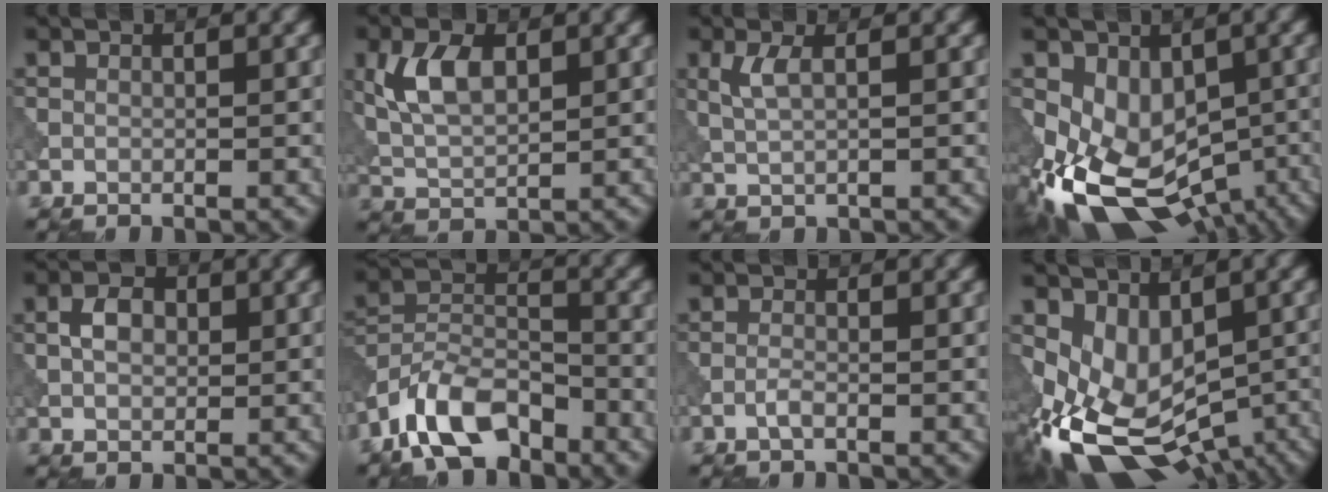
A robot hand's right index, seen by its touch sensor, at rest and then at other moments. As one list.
[{"total": 4.8, "force": [1.3, 2.6, 3.8], "torque": [-0.087, 0.006, 0.028]}, {"total": 2.0, "force": [0.6, 0.5, 1.9], "torque": [-0.044, 0.002, 0.014]}, {"total": 10.9, "force": [-4.0, 7.1, 7.3], "torque": [-0.123, -0.028, -0.048]}, {"total": 2.7, "force": [0.3, 1.8, 1.9], "torque": [-0.039, 0.006, 0.002]}, {"total": 7.6, "force": [-5.4, 3.4, 4.1], "torque": [-0.070, 0.004, -0.114]}, {"total": 1.1, "force": [-0.7, 0.2, 0.9], "torque": [-0.021, 0.003, -0.017]}, {"total": 10.2, "force": [-3.1, 6.4, 7.3], "torque": [-0.124, -0.034, -0.033]}]